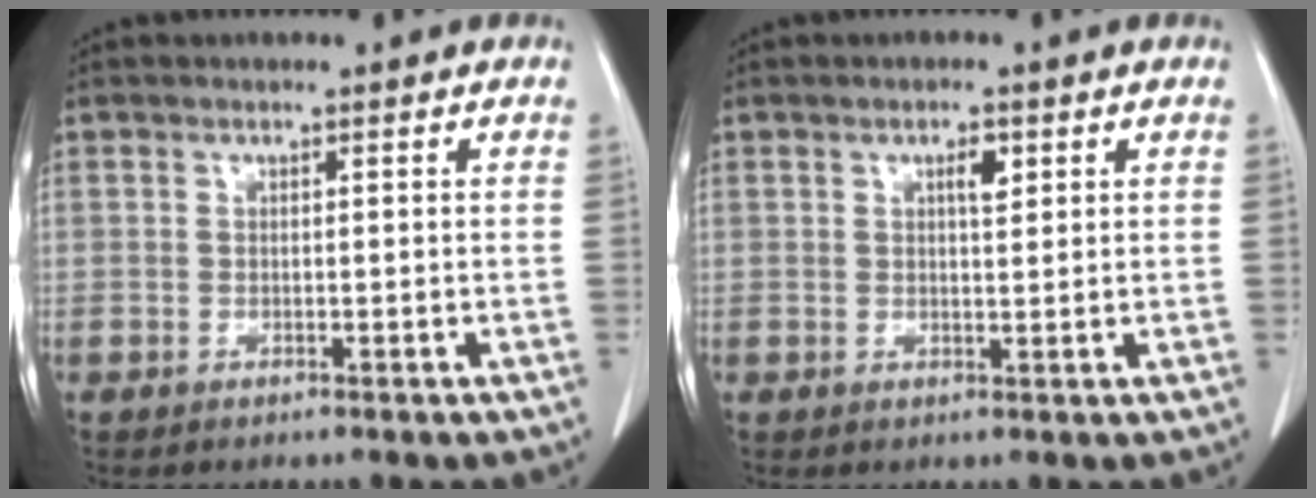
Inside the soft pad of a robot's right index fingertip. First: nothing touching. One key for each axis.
{"total": 2.2, "fx": 1.0, "fy": 0.7, "fz": 1.9, "tx": -0.033, "ty": -0.001, "tz": 0.015}